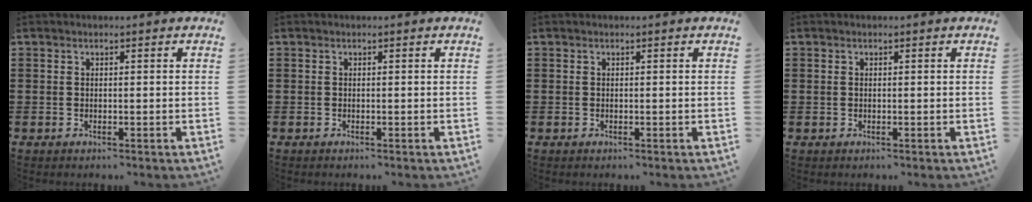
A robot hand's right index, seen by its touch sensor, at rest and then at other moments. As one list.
[{"total": 0.0}, {"total": 0.0}, {"total": 0.0}]